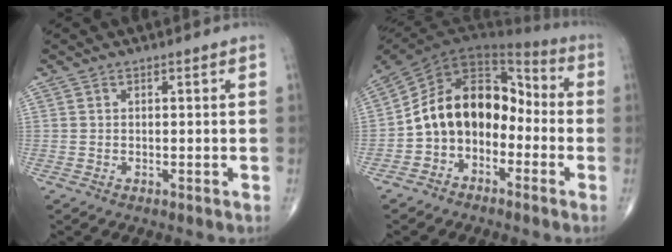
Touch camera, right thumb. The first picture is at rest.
{"total": 15.4, "force": [-3.1, 11.2, 10.1], "torque": [-0.139, 0.079, -0.066]}